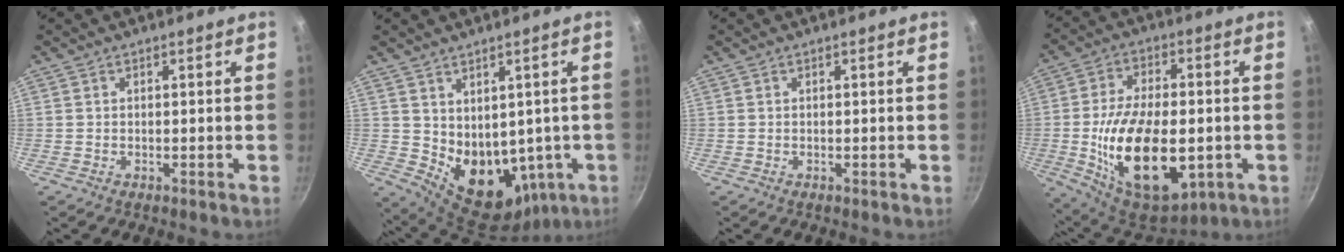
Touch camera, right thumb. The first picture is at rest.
{"total": 13.5, "force": [1.0, 9.9, 9.1], "torque": [-0.109, -0.023, 0.053]}
{"total": 0.0}
{"total": 23.1, "force": [-3.8, 12.5, 19.1], "torque": [-0.319, 0.005, -0.051]}